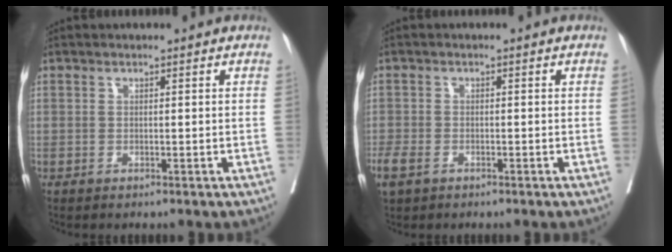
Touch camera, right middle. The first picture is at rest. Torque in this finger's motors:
{"motor_torque": [1.03, -1.11, 0.37, 0.09]}